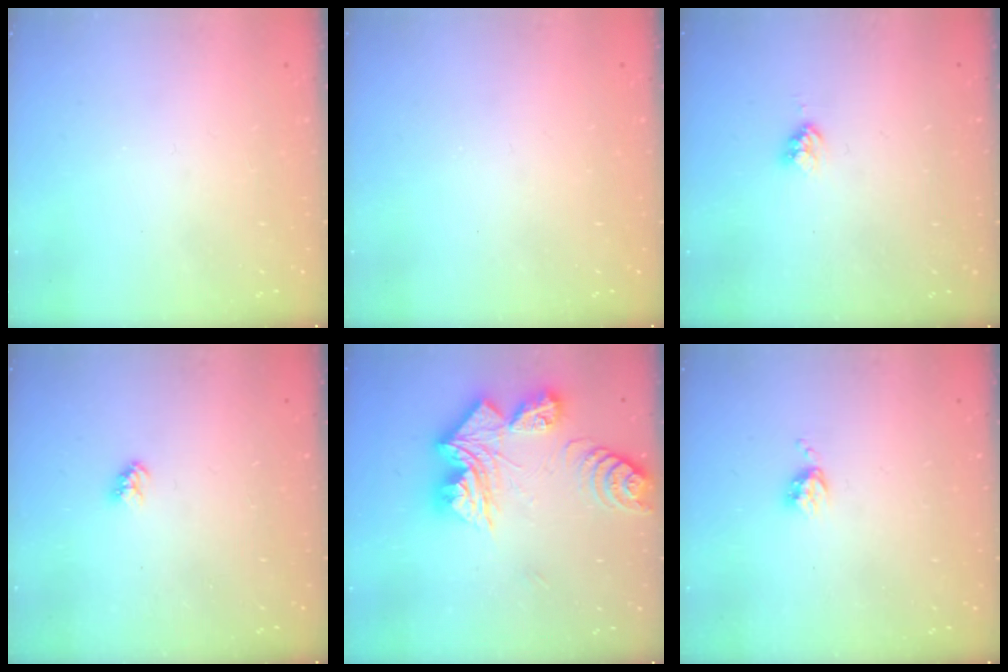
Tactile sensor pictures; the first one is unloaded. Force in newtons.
{"total": 0.0}
{"total": 2.4, "press": 2.3, "slide": 0.4}
{"total": 3.2, "press": 3.2, "slide": 0.3}
{"total": 19.1, "press": 19.0, "slide": 2.0}
{"total": 3.8, "press": 3.8, "slide": 0.5}